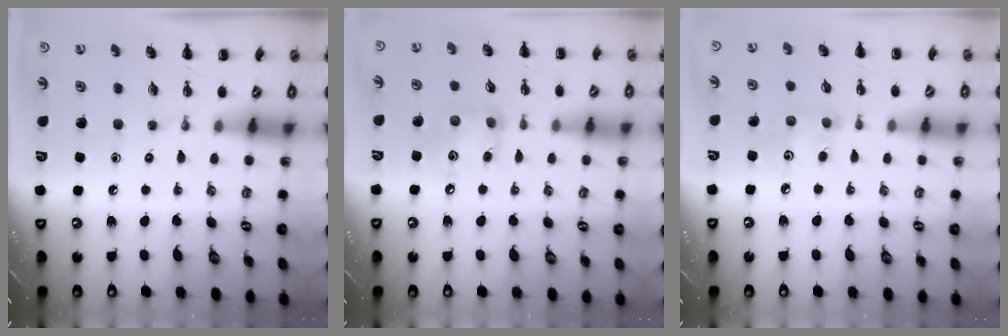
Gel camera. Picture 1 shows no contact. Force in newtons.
{"total": 7.7, "press": 7.7, "slide": 0.6}
{"total": 3.9, "press": 3.8, "slide": 1.0}